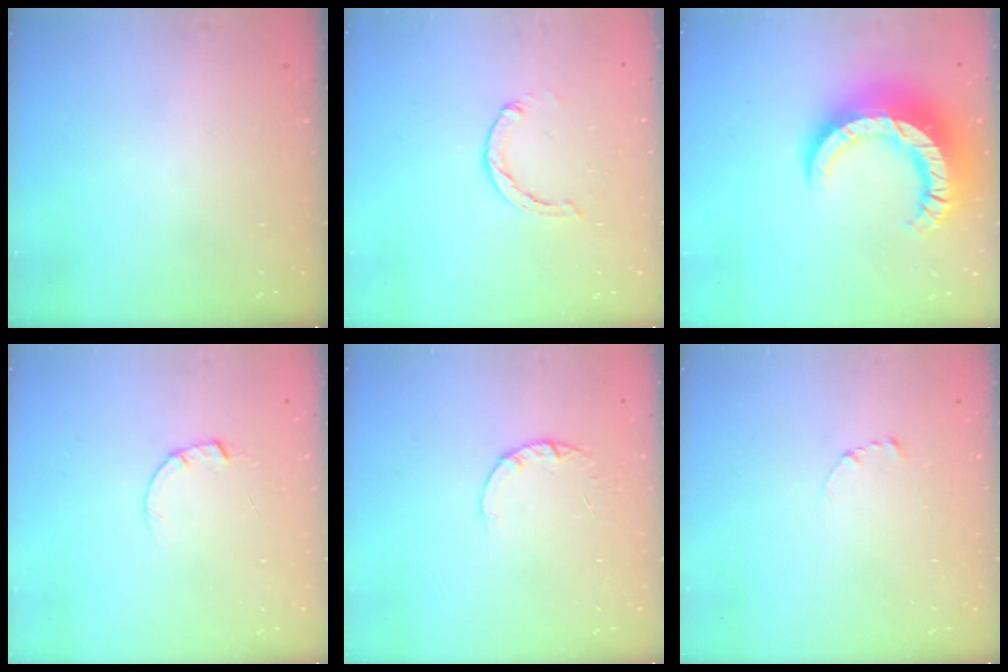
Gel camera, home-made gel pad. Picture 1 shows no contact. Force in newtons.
{"total": 2.7, "press": 2.7, "slide": 0.5}
{"total": 18.8, "press": 18.7, "slide": 2.1}
{"total": 1.5, "press": 1.5, "slide": 0.3}
{"total": 1.8, "press": 1.8, "slide": 0.1}
{"total": 2.7, "press": 2.7, "slide": 0.3}